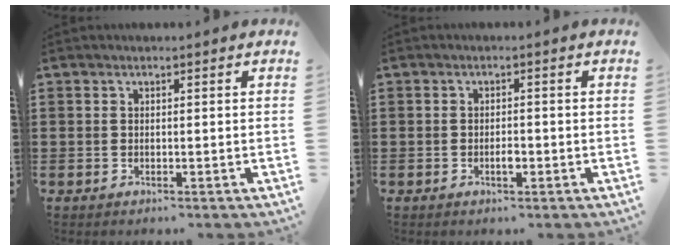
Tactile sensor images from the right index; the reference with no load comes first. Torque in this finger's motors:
{"motor_torque": [0.33, -0.24, 0.01, 0.00]}